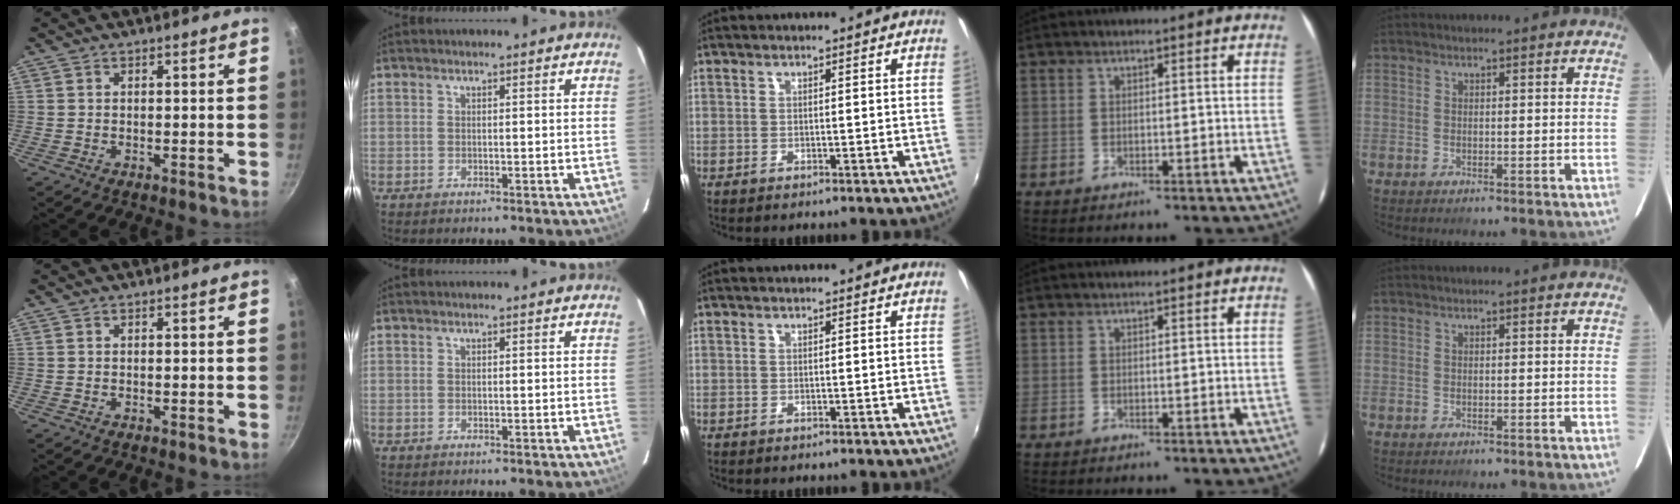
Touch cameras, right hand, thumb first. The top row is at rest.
{}